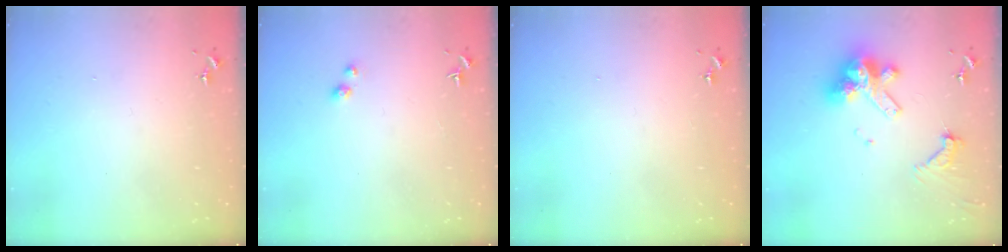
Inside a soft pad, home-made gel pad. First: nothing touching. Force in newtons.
{"total": 2.9, "press": 2.9, "slide": 0.2}
{"total": 0.0}
{"total": 14.4, "press": 14.3, "slide": 1.9}